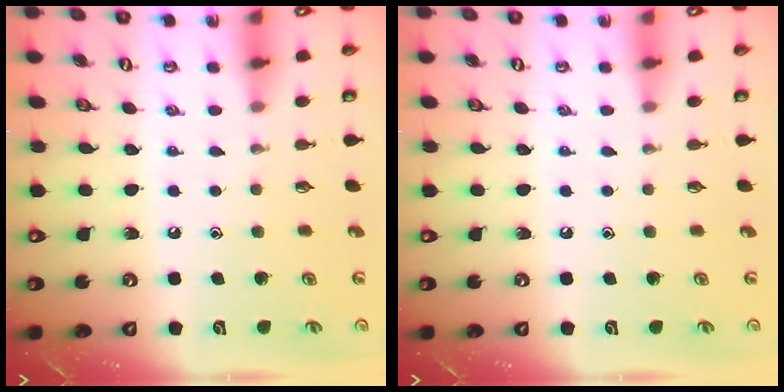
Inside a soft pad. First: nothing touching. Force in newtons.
{"total": 0.0}